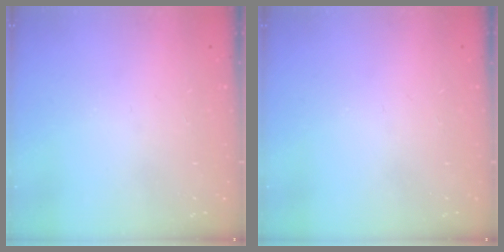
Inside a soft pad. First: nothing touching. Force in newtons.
{"total": 0.0}